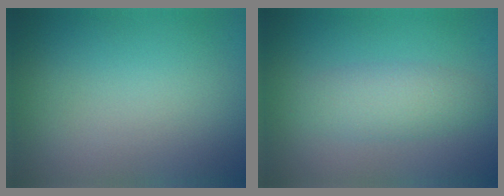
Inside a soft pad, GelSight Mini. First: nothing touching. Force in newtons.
{"total": 2.7, "press": 2.7, "slide": 0.1}